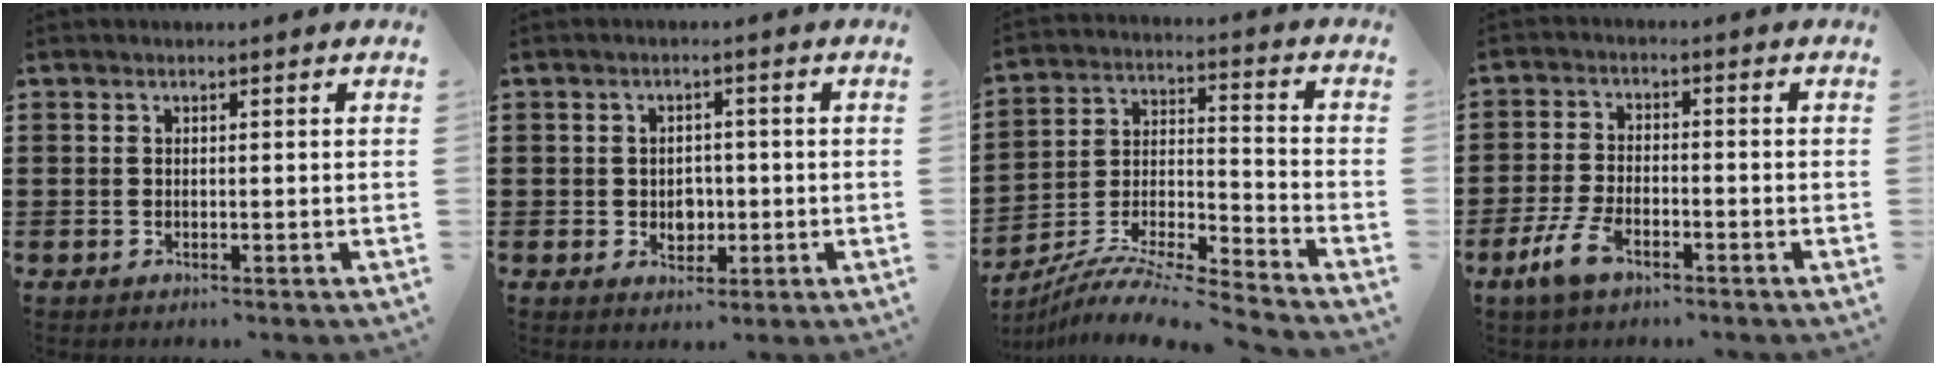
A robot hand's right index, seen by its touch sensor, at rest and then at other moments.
{"total": 2.8, "force": [-0.3, 2.5, 1.3], "torque": [-0.018, -0.001, -0.014]}
{"total": 8.5, "force": [-8.1, -0.1, 2.6], "torque": [-0.052, -0.007, -0.166]}
{"total": 5.4, "force": [-3.0, 2.3, 3.9], "torque": [-0.098, -0.004, -0.062]}